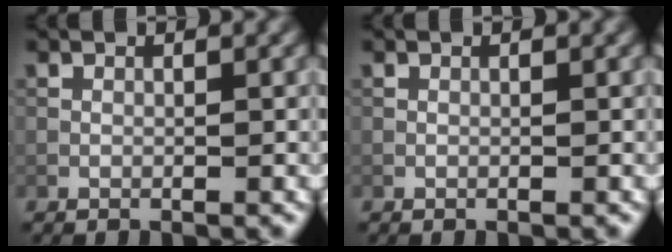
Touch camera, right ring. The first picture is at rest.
{"total": 0.0}